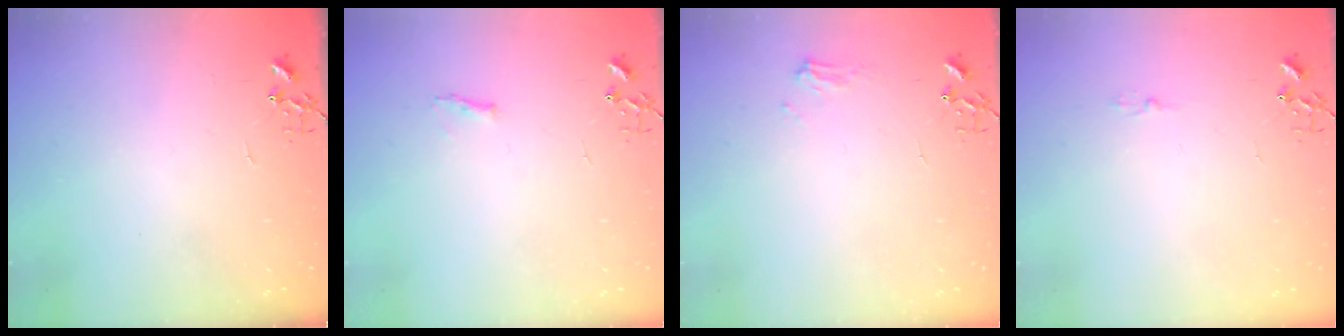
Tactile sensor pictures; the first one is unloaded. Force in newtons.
{"total": 4.7, "press": 4.6, "slide": 0.6}
{"total": 6.7, "press": 6.7, "slide": 0.7}
{"total": 3.4, "press": 3.4, "slide": 0.5}